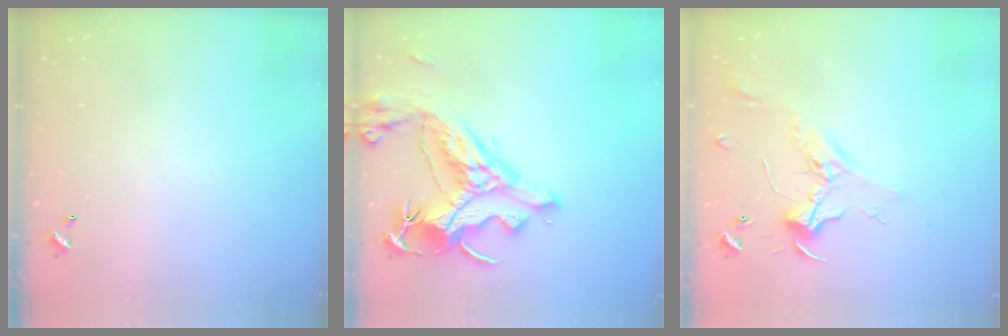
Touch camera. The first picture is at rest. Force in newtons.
{"total": 14.9, "press": 14.7, "slide": 2.3}
{"total": 2.4, "press": 2.3, "slide": 0.8}